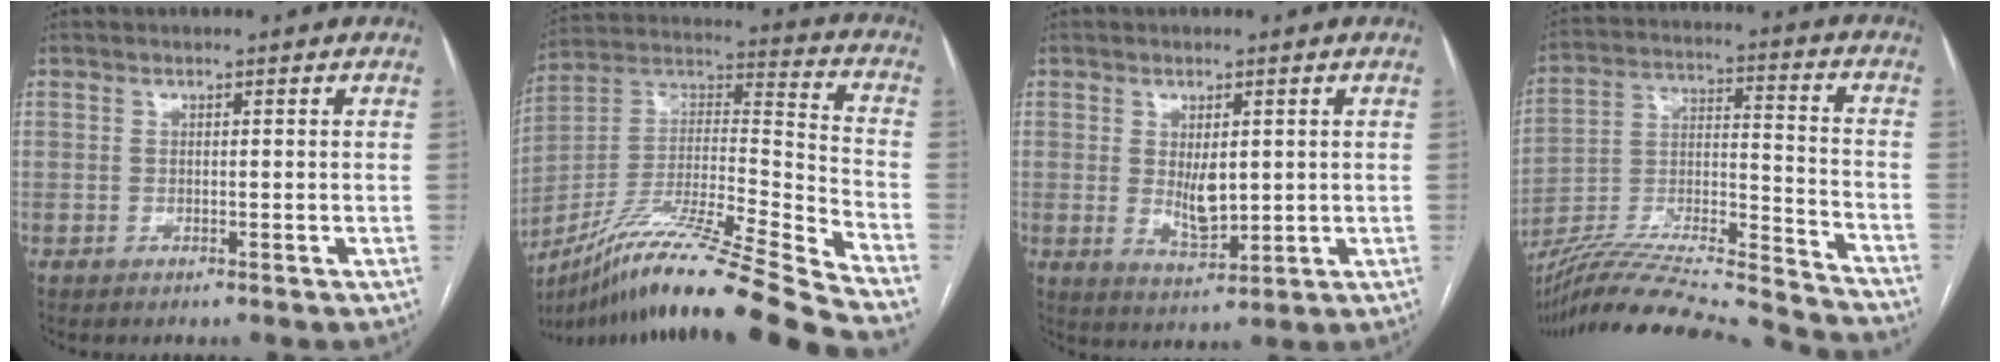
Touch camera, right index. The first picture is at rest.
{"total": 26.4, "force": [-21.3, -1.4, 15.4], "torque": [-0.254, -0.016, -0.374]}
{"total": 4.8, "force": [0.5, 1.9, 4.3], "torque": [-0.077, -0.012, 0.016]}
{"total": 28.2, "force": [-26.0, 1.3, 10.8], "torque": [-0.173, -0.018, -0.406]}